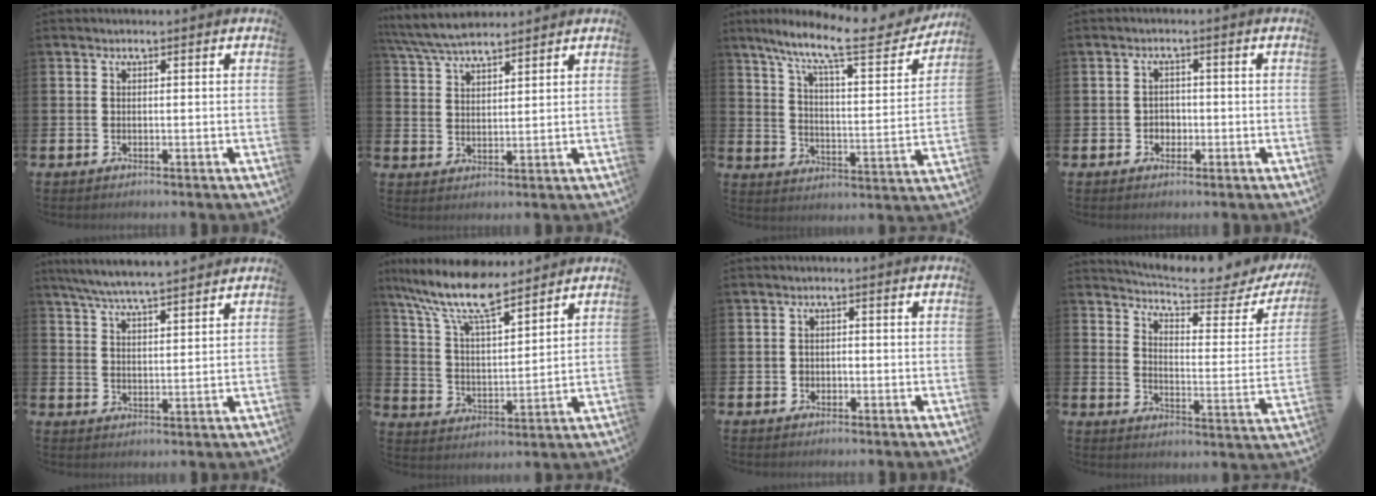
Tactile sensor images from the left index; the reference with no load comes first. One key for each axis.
{"total": 5.9, "fx": 5.6, "fy": 0.8, "fz": 1.7, "tx": -0.055, "ty": -0.019, "tz": 0.103}
{"total": 11.0, "fx": 9.2, "fy": 1.6, "fz": 5.8, "tx": -0.128, "ty": -0.062, "tz": 0.146}
{"total": 2.0, "fx": -0.6, "fy": 1.8, "fz": 0.6, "tx": -0.006, "ty": 0.003, "tz": -0.017}
{"total": 6.0, "fx": 5.8, "fy": 0.0, "fz": 1.6, "tx": -0.054, "ty": -0.029, "tz": 0.104}
{"total": 10.8, "fx": 9.1, "fy": 2.5, "fz": 5.3, "tx": -0.133, "ty": -0.042, "tz": 0.158}
{"total": 1.2, "fx": -0.4, "fy": 1.0, "fz": 0.4, "tx": -0.001, "ty": 0.002, "tz": -0.011}
{"total": 6.5, "fx": 5.9, "fy": 0.7, "fz": 2.5, "tx": -0.065, "ty": -0.046, "tz": 0.096}